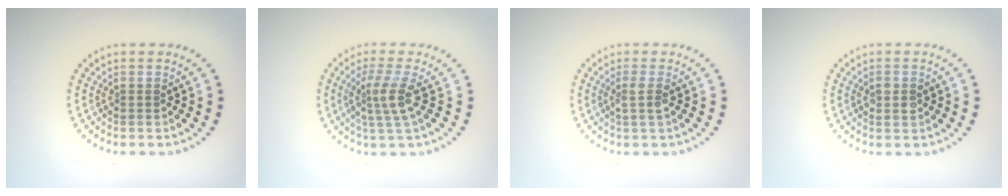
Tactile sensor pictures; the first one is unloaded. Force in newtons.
{"total": 2.9, "press": 2.2, "slide": 1.9}
{"total": 1.5, "press": 1.2, "slide": 0.9}
{"total": 1.4, "press": 1.4, "slide": 0.2}